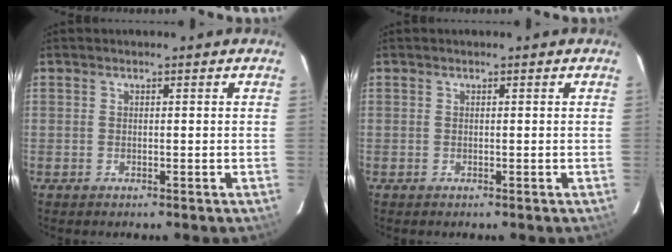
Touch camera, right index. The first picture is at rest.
{"total": 0.0}